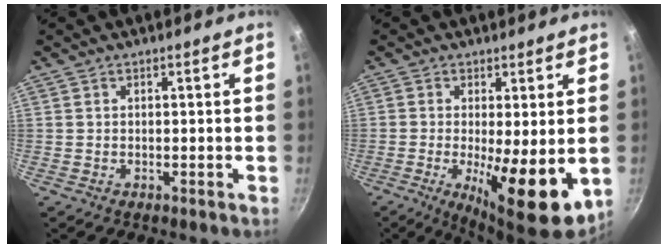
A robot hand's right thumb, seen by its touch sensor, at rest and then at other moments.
{"total": 12.1, "force": [-1.7, 3.2, 11.6], "torque": [-0.178, -0.014, -0.019]}